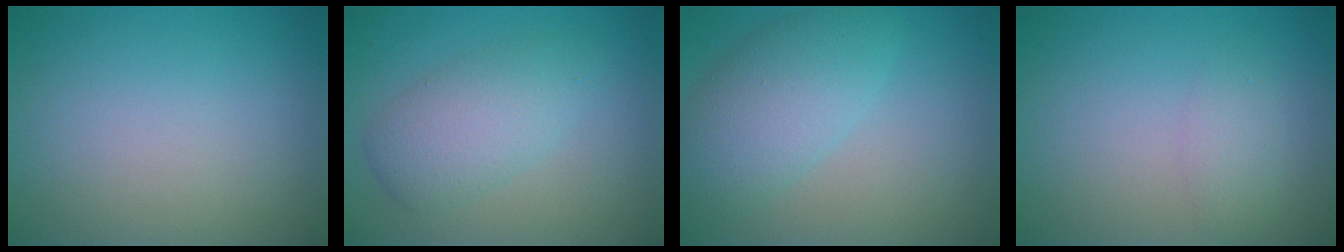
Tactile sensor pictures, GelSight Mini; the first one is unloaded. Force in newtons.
{"total": 4.2, "press": 4.2, "slide": 0.1}
{"total": 5.3, "press": 5.3, "slide": 0.2}
{"total": 1.5, "press": 1.5, "slide": 0.1}